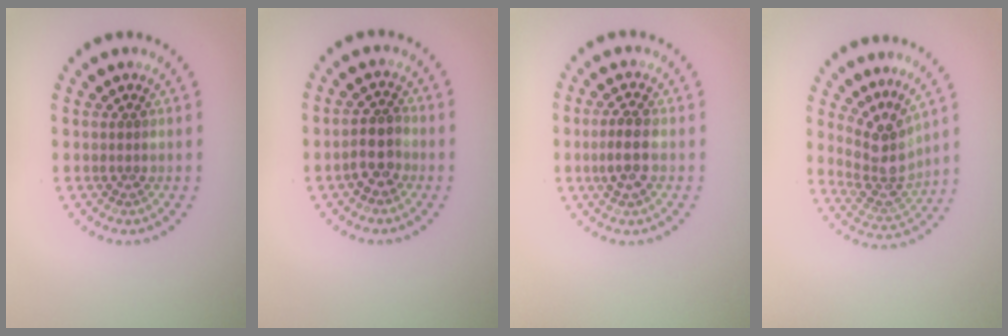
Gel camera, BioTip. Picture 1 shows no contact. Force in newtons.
{"total": 2.5, "press": 2.3, "slide": 0.9}
{"total": 2.4, "press": 2.3, "slide": 0.7}
{"total": 3.9, "press": 2.8, "slide": 2.8}